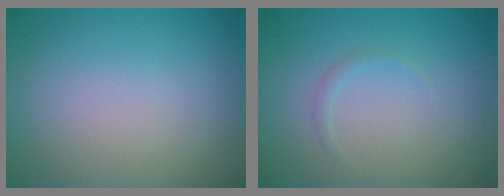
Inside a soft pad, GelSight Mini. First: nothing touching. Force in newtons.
{"total": 0.7, "press": 0.7, "slide": 0.0}